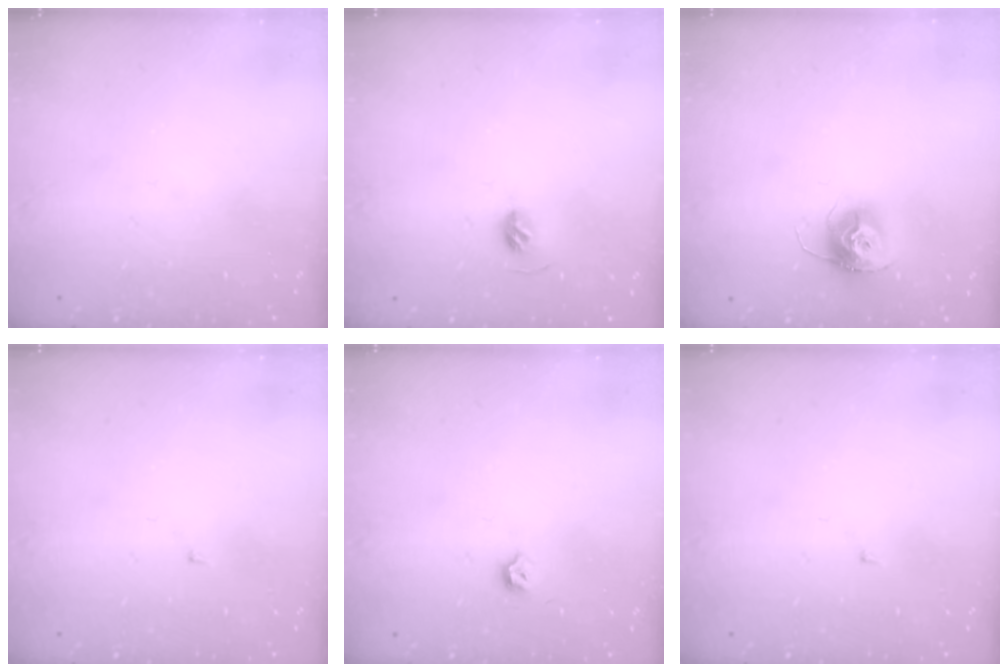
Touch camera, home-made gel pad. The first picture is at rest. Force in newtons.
{"total": 4.9, "press": 4.8, "slide": 1.1}
{"total": 11.1, "press": 11.1, "slide": 0.9}
{"total": 1.4, "press": 1.3, "slide": 0.1}
{"total": 3.4, "press": 3.3, "slide": 0.7}
{"total": 1.4, "press": 1.3, "slide": 0.1}